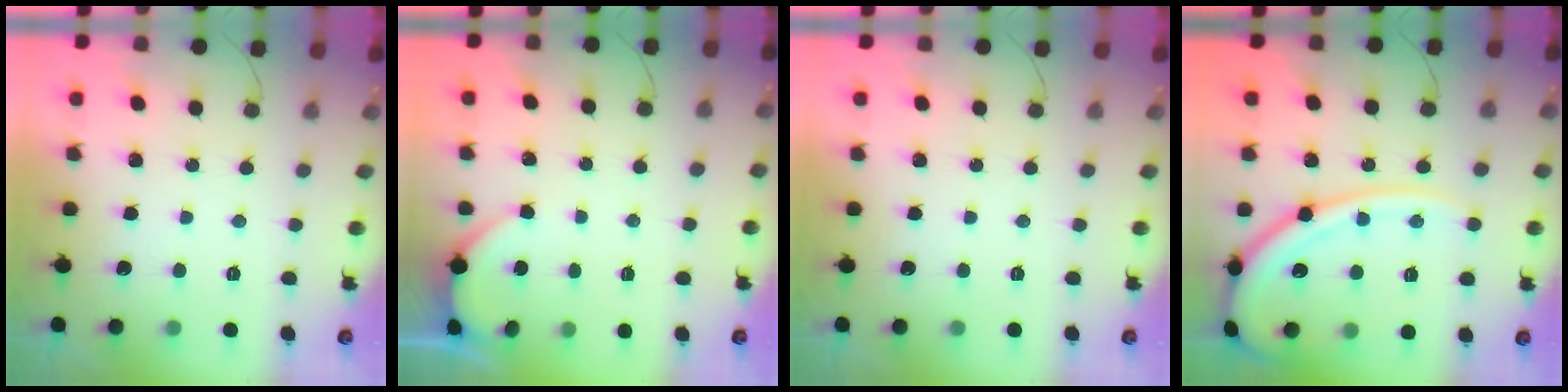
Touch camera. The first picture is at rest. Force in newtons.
{"total": 3.1, "press": 3.1, "slide": 0.2}
{"total": 0.0}
{"total": 18.3, "press": 18.2, "slide": 1.9}